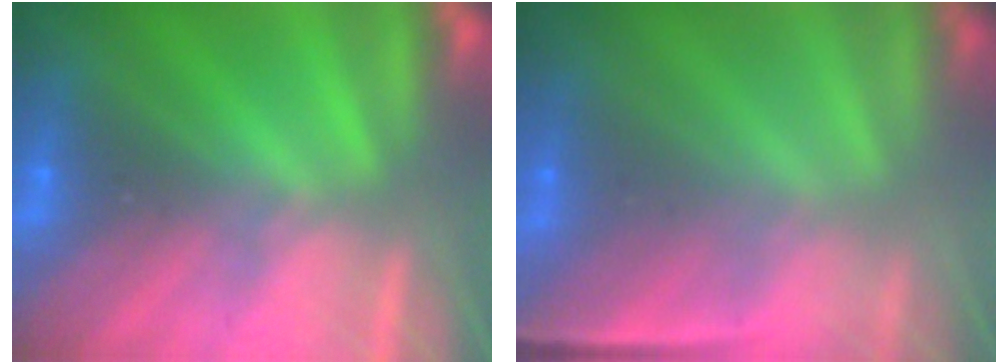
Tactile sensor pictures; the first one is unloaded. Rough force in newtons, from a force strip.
{"total": 1.1}